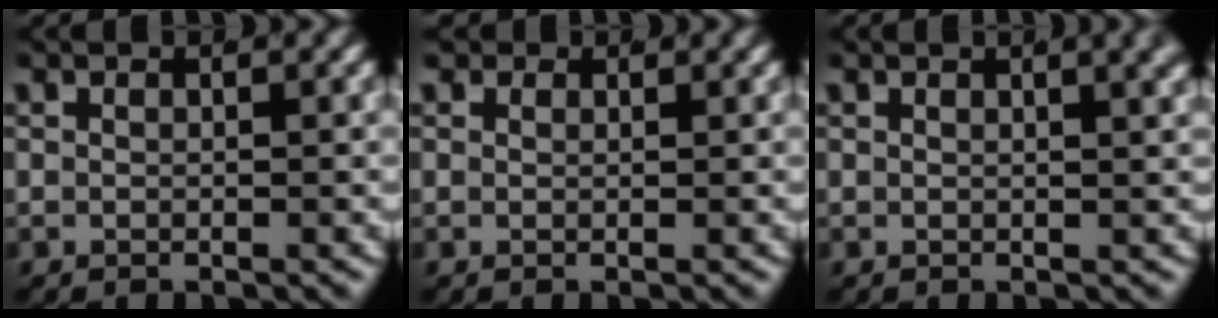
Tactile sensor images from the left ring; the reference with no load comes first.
{"total": 0.8, "force": [0.6, 0.5, 0.2], "torque": [-0.005, -0.004, 0.013]}
{"total": 2.3, "force": [1.3, 0.1, 1.8], "torque": [-0.012, 0.010, 0.017]}